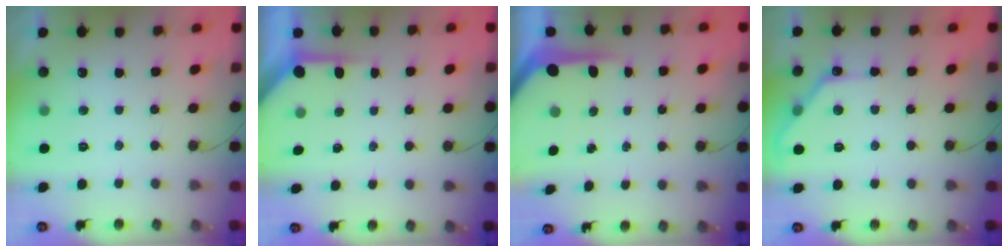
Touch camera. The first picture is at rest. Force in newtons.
{"total": 3.9, "press": 3.9, "slide": 0.3}
{"total": 8.3, "press": 8.3, "slide": 0.8}
{"total": 10.0, "press": 10.0, "slide": 0.4}